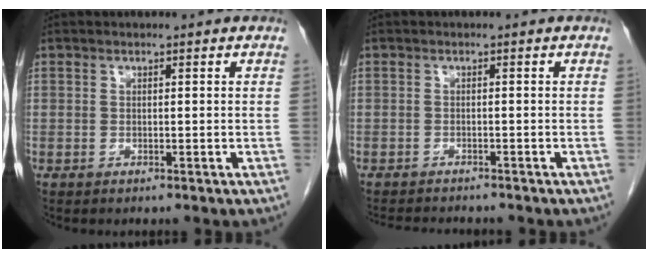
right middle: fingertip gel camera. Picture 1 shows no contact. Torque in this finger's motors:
{"motor_torque": [0.05, -0.04, -0.02, -0.01]}